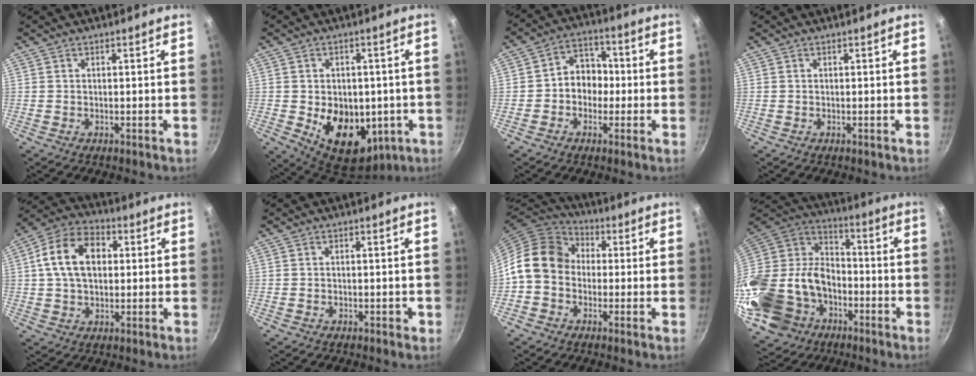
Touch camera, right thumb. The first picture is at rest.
{"total": 16.2, "force": [-3.0, 11.5, 11.0], "torque": [-0.129, -0.013, -0.023]}
{"total": 7.6, "force": [-0.9, 6.3, 4.1], "torque": [-0.014, 0.026, -0.027]}
{"total": 0.0}
{"total": 12.9, "force": [2.2, 8.9, 9.2], "torque": [-0.139, 0.020, 0.023]}
{"total": 1.1, "force": [-0.5, 0.6, 0.7], "torque": [-0.009, 0.005, -0.006]}
{"total": 11.9, "force": [0.0, 9.9, 6.7], "torque": [-0.090, 0.031, -0.025]}
{"total": 30.7, "force": [-10.3, 23.2, 17.1], "torque": [-0.355, 0.061, -0.169]}